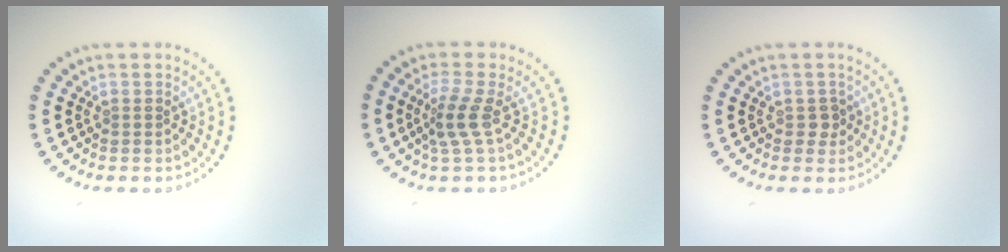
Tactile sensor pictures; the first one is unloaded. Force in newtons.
{"total": 2.4, "press": 1.7, "slide": 1.7}
{"total": 1.1, "press": 1.0, "slide": 0.4}